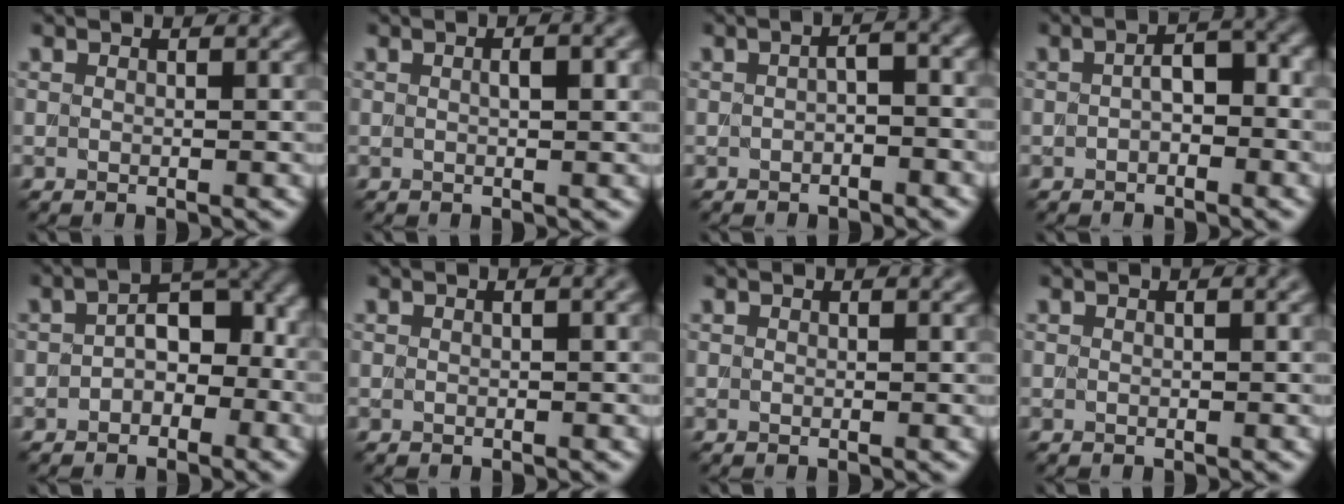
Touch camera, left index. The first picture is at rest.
{"total": 2.6, "force": [0.7, 0.9, 2.3], "torque": [-0.018, 0.004, 0.002]}
{"total": 1.9, "force": [-0.5, 0.6, 1.7], "torque": [-0.025, 0.008, -0.010]}
{"total": 2.9, "force": [-0.3, 1.3, 2.5], "torque": [-0.044, 0.010, -0.008]}
{"total": 4.1, "force": [-0.8, 2.6, 3.0], "torque": [-0.032, 0.016, -0.022]}
{"total": 1.3, "force": [0.2, 0.5, 1.2], "torque": [-0.011, 0.001, 0.000]}
{"total": 0.0}
{"total": 0.6, "force": [0.0, 0.2, 0.6], "torque": [-0.008, 0.000, -0.001]}